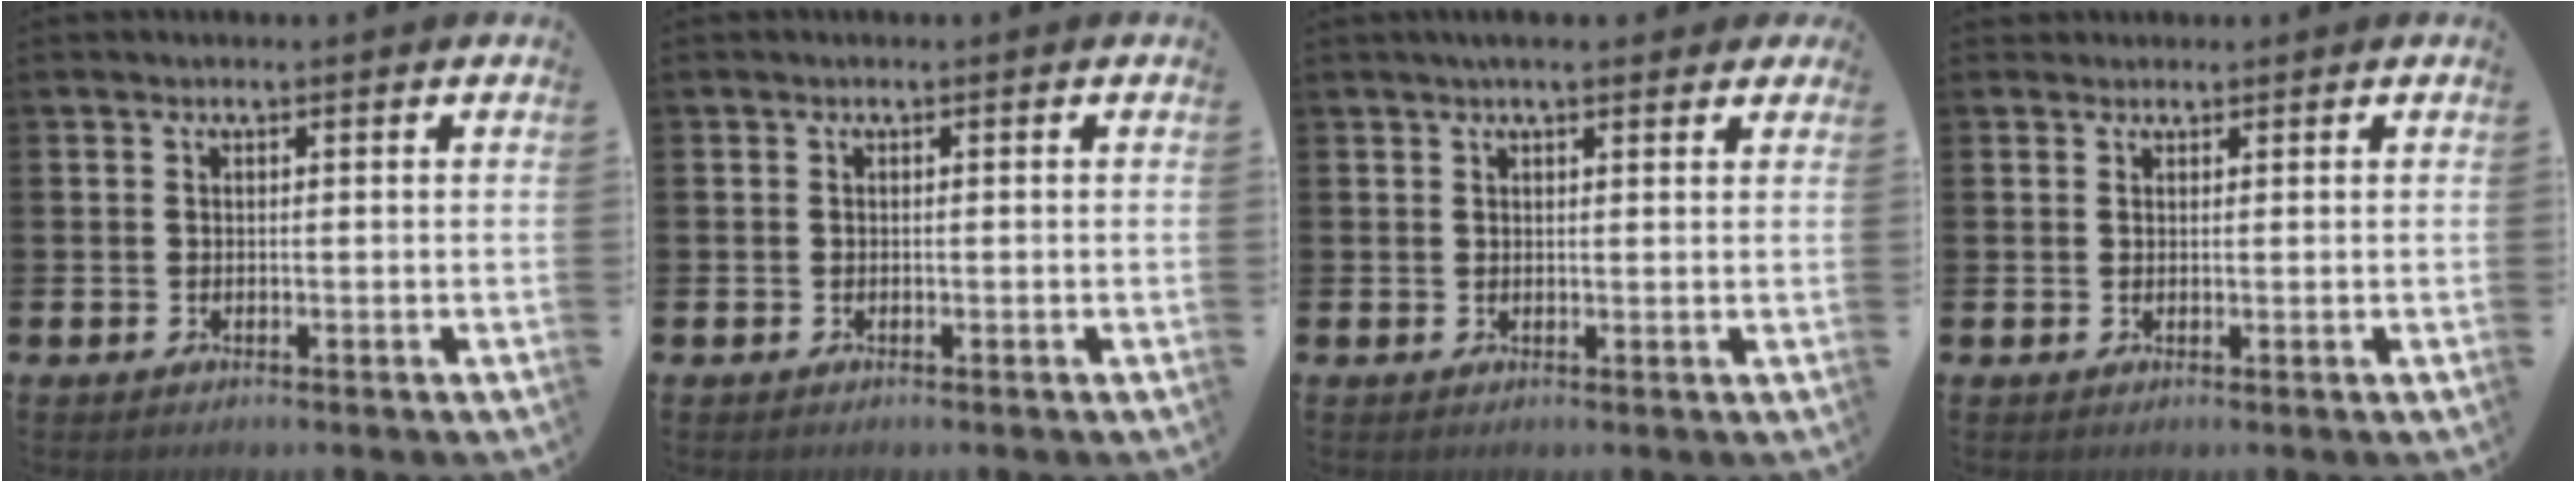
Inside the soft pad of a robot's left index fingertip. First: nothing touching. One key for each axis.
{"total": 0.0}
{"total": 2.9, "fx": 2.5, "fy": 0.5, "fz": 1.2, "tx": -0.018, "ty": -0.006, "tz": 0.043}
{"total": 1.4, "fx": 1.2, "fy": 0.6, "fz": 0.0, "tx": 0.007, "ty": 0.003, "tz": 0.022}